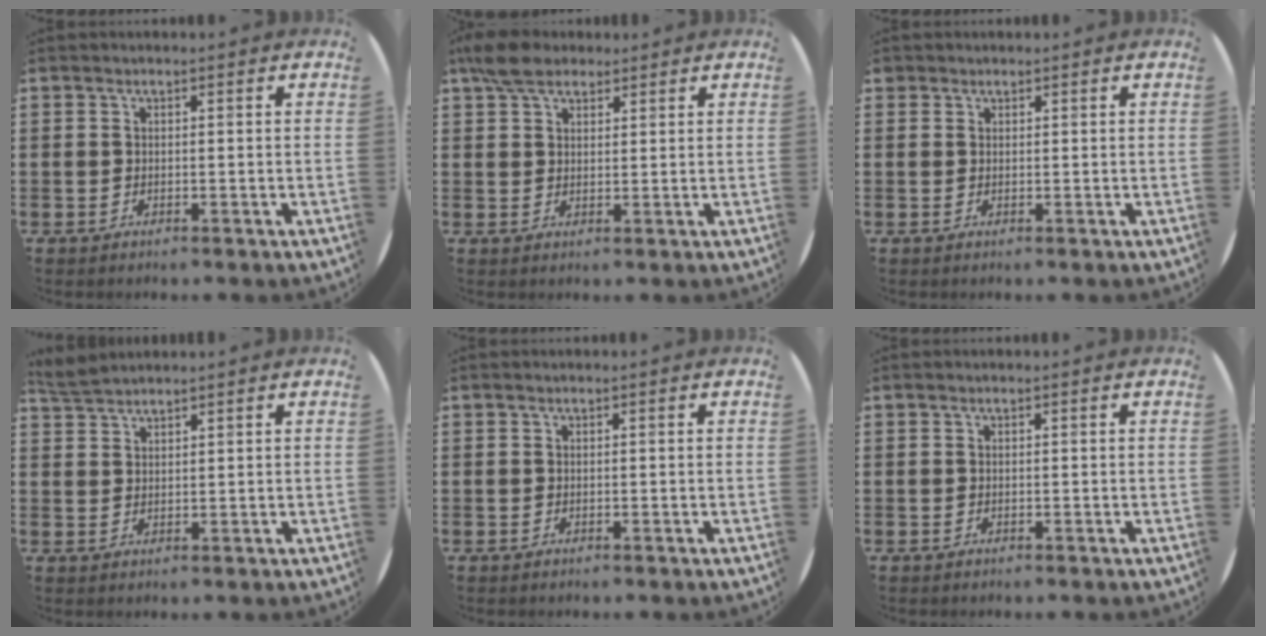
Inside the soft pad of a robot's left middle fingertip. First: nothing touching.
{"total": 5.0, "force": [3.9, 2.3, 2.0], "torque": [-0.033, -0.001, 0.071]}
{"total": 0.7, "force": [0.6, 0.4, -0.1], "torque": [0.003, 0.004, 0.011]}
{"total": 2.8, "force": [2.7, 0.2, 0.5], "torque": [-0.015, 0.000, 0.053]}
{"total": 0.0}
{"total": 0.0}